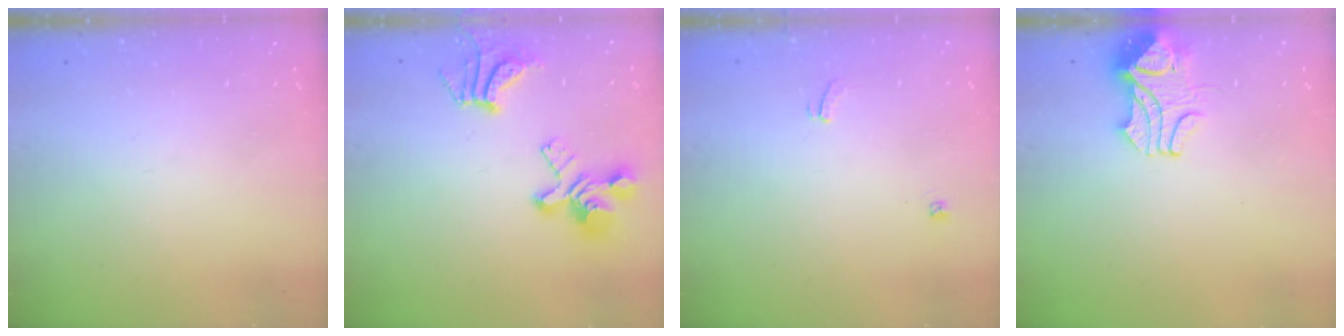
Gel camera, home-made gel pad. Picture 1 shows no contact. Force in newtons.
{"total": 8.8, "press": 8.5, "slide": 2.3}
{"total": 2.1, "press": 2.1, "slide": 0.3}
{"total": 2.2, "press": 2.0, "slide": 0.9}